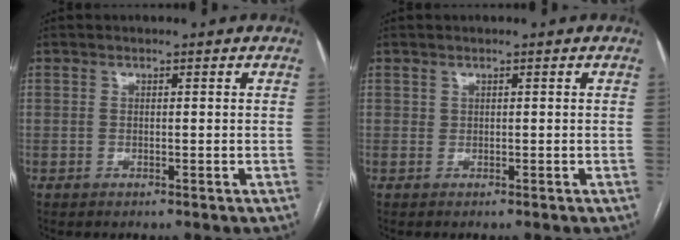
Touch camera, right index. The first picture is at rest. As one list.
[{"total": 0.0}]